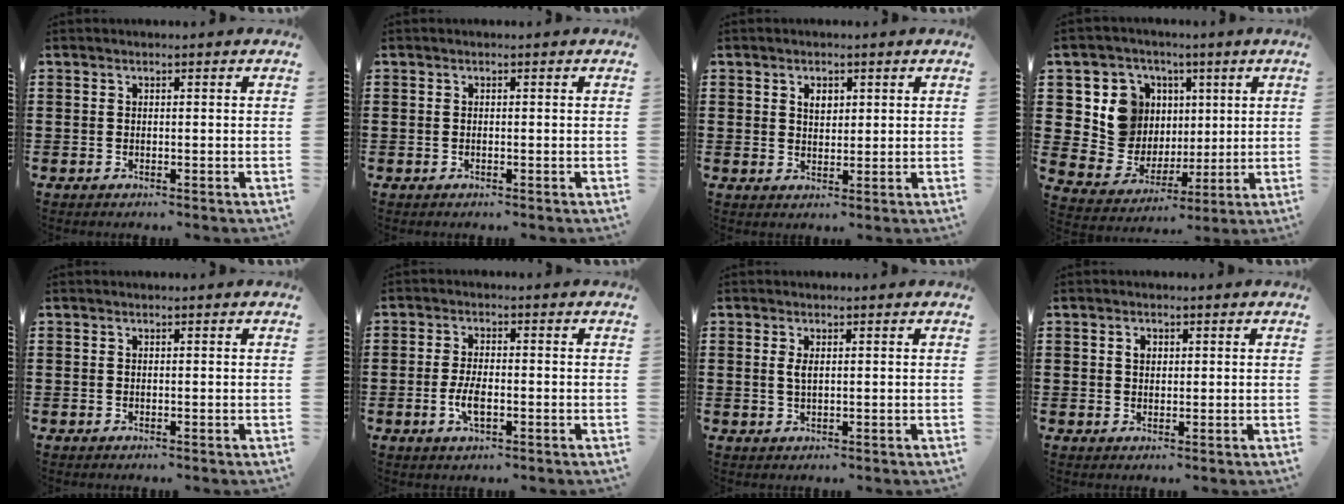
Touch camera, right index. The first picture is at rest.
{"total": 0.0}
{"total": 2.1, "force": [0.9, 1.3, 1.3], "torque": [-0.023, 0.001, 0.014]}
{"total": 9.8, "force": [2.7, 9.2, 2.0], "torque": [-0.076, -0.016, 0.058]}
{"total": 0.0}
{"total": 4.1, "force": [-1.2, 1.5, 3.7], "torque": [-0.086, -0.006, -0.025]}
{"total": 1.8, "force": [0.4, 0.6, 1.6], "torque": [-0.034, 0.003, 0.005]}
{"total": 1.5, "force": [0.4, 1.0, 1.0], "torque": [-0.023, 0.006, 0.006]}